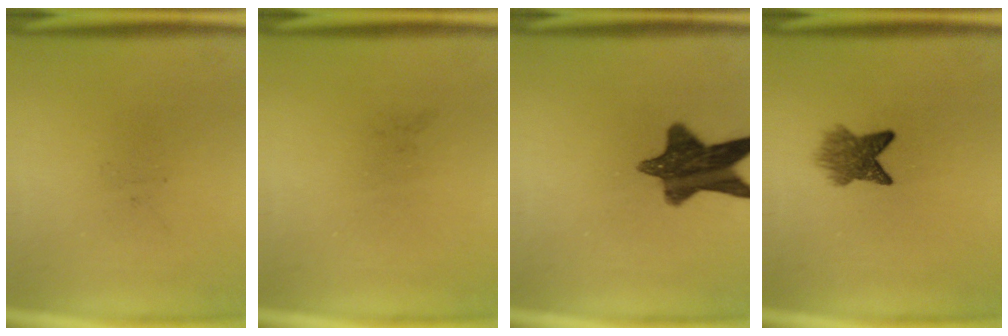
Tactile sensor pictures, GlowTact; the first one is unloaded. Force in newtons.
{"total": 0.0}
{"total": 11.5}
{"total": 4.7}